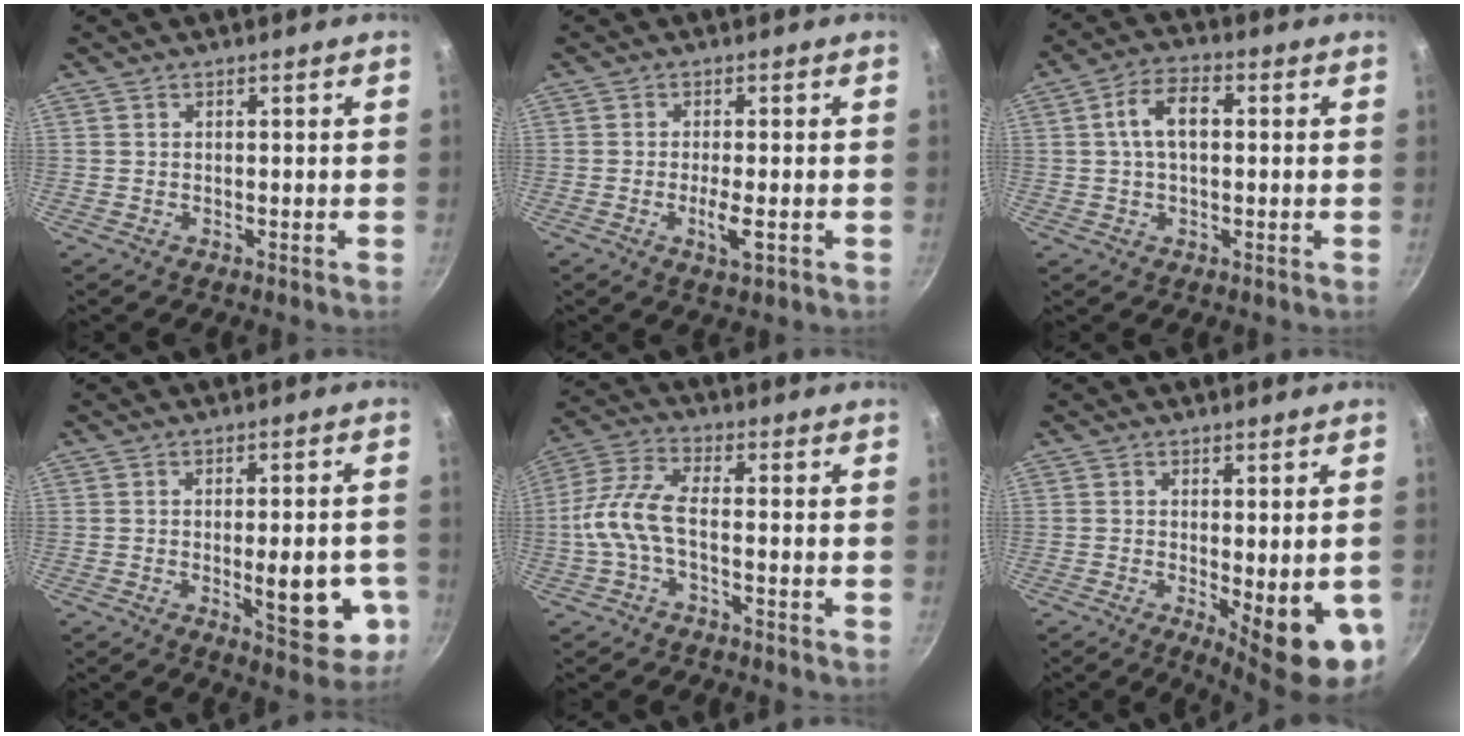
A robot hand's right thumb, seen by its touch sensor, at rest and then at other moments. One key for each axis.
{"total": 3.6, "fx": -1.1, "fy": 0.9, "fz": 3.3, "tx": -0.067, "ty": -0.005, "tz": -0.018}
{"total": 7.6, "fx": 1.0, "fy": 4.1, "fz": 6.2, "tx": -0.114, "ty": 0.018, "tz": 0.015}
{"total": 11.0, "fx": -2.8, "fy": 4.1, "fz": 9.9, "tx": -0.108, "ty": 0.006, "tz": -0.029}
{"total": 8.1, "fx": -1.6, "fy": 3.0, "fz": 7.4, "tx": -0.178, "ty": 0.030, "tz": -0.039}
{"total": 12.8, "fx": -4.1, "fy": 4.3, "fz": 11.3, "tx": -0.124, "ty": -0.015, "tz": -0.041}